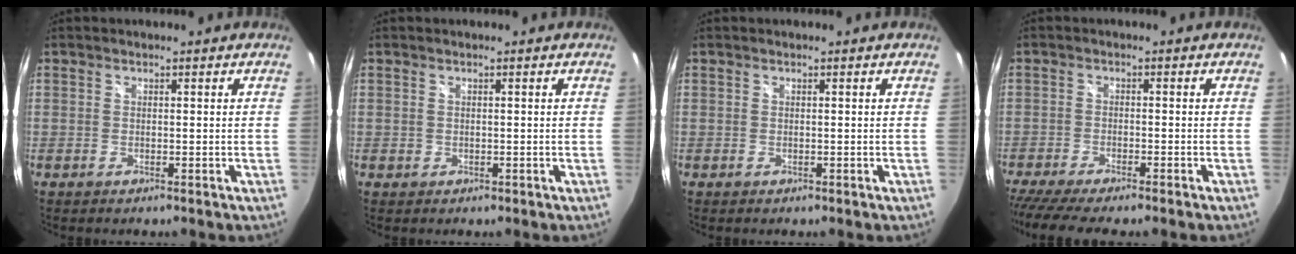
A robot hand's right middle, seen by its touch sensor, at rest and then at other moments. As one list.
[{"total": 0.7, "force": [-0.1, 0.7, 0.2], "torque": [0.000, -0.001, -0.003]}, {"total": 0.0}, {"total": 8.5, "force": [-7.4, 0.1, 4.3], "torque": [-0.104, -0.035, -0.125]}]